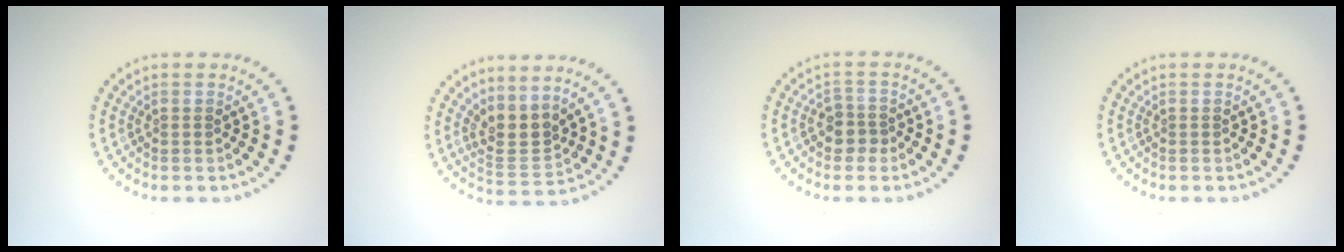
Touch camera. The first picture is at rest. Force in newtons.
{"total": 2.9, "press": 2.4, "slide": 1.7}
{"total": 2.0, "press": 1.7, "slide": 1.0}
{"total": 0.0}